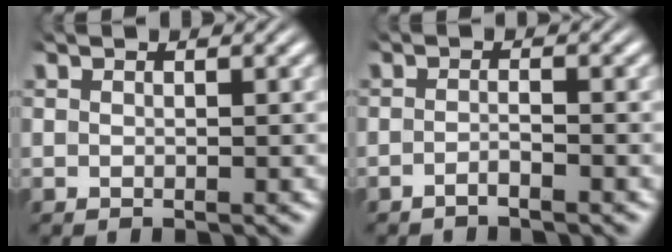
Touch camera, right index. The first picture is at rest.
{"total": 1.5, "force": [-1.4, 0.0, 0.5], "torque": [-0.011, -0.003, -0.027]}